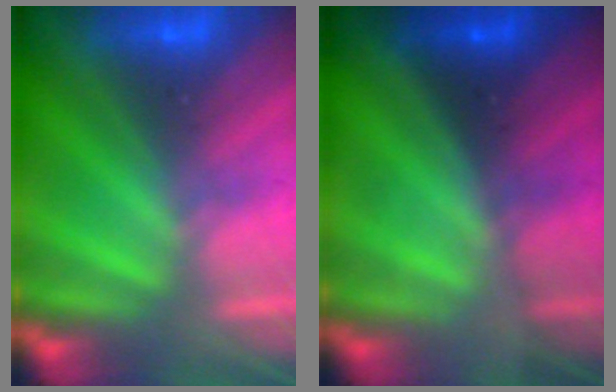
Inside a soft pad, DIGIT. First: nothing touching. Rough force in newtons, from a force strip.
{"total": 1.4}